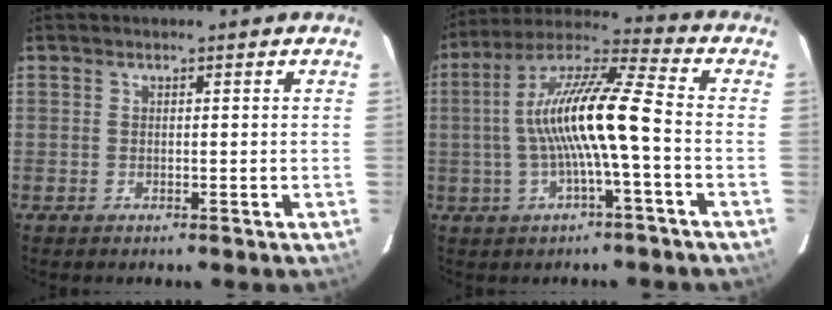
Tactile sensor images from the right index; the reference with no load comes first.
{"total": 14.0, "force": [-1.6, 1.3, 13.8], "torque": [-0.261, 0.017, -0.033]}